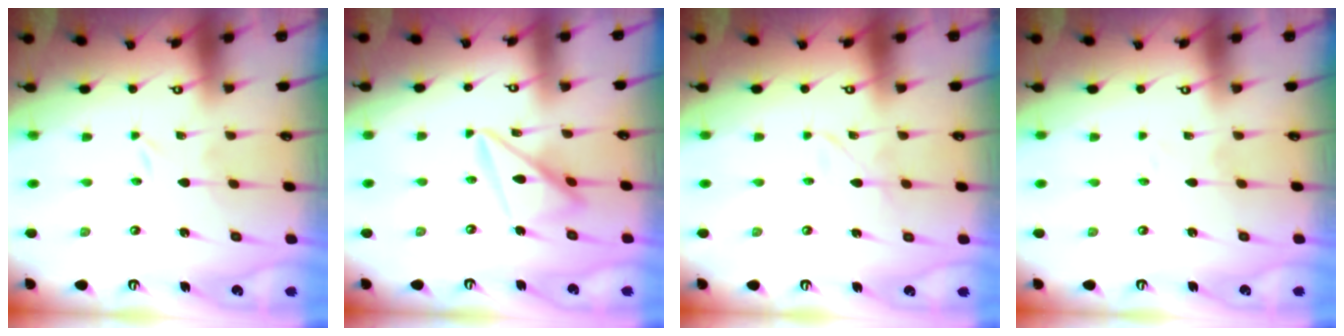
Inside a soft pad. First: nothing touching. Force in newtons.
{"total": 13.8, "press": 13.8, "slide": 1.3}
{"total": 2.5, "press": 2.4, "slide": 0.3}
{"total": 0.9, "press": 0.9, "slide": 0.2}